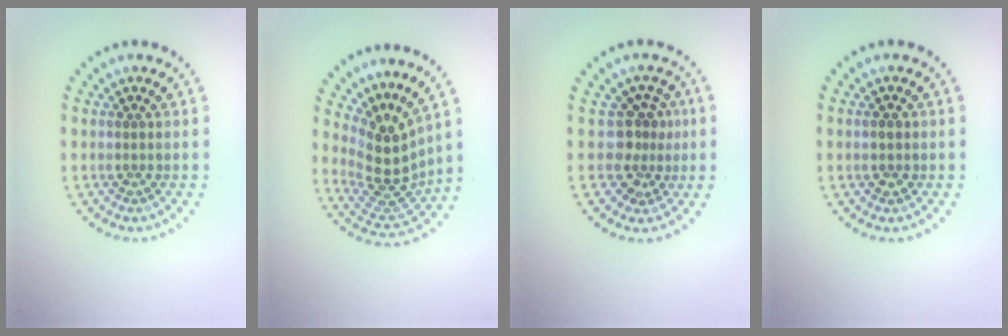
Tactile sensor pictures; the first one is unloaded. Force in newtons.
{"total": 4.5, "press": 3.2, "slide": 3.1}
{"total": 2.7, "press": 2.1, "slide": 1.8}
{"total": 1.5, "press": 1.5, "slide": 0.1}